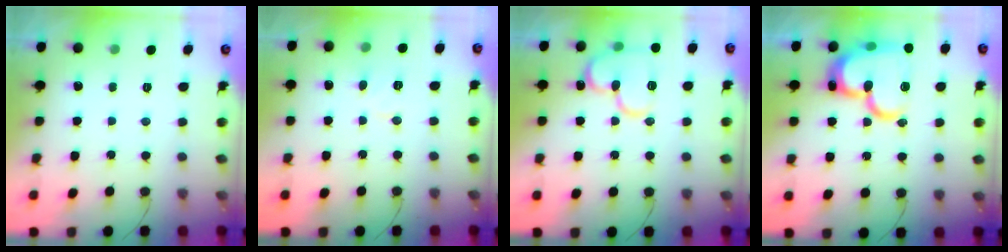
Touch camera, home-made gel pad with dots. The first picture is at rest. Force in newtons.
{"total": 5.6, "press": 5.6, "slide": 0.7}
{"total": 14.3, "press": 14.2, "slide": 1.5}
{"total": 24.5, "press": 24.4, "slide": 2.5}